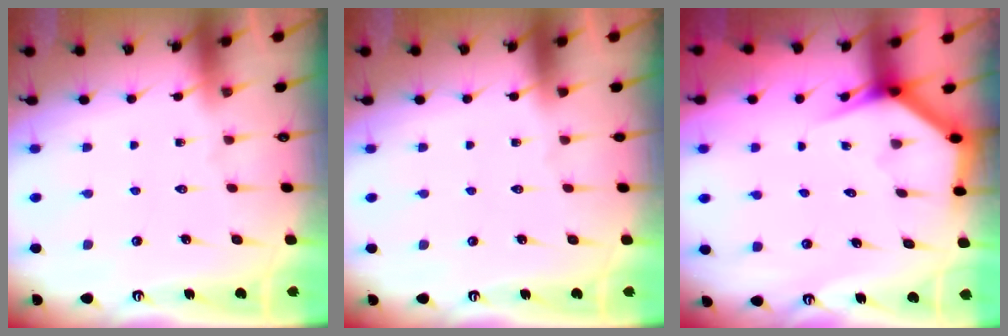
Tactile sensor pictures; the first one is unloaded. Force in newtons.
{"total": 0.0}
{"total": 3.4, "press": 3.4, "slide": 0.2}